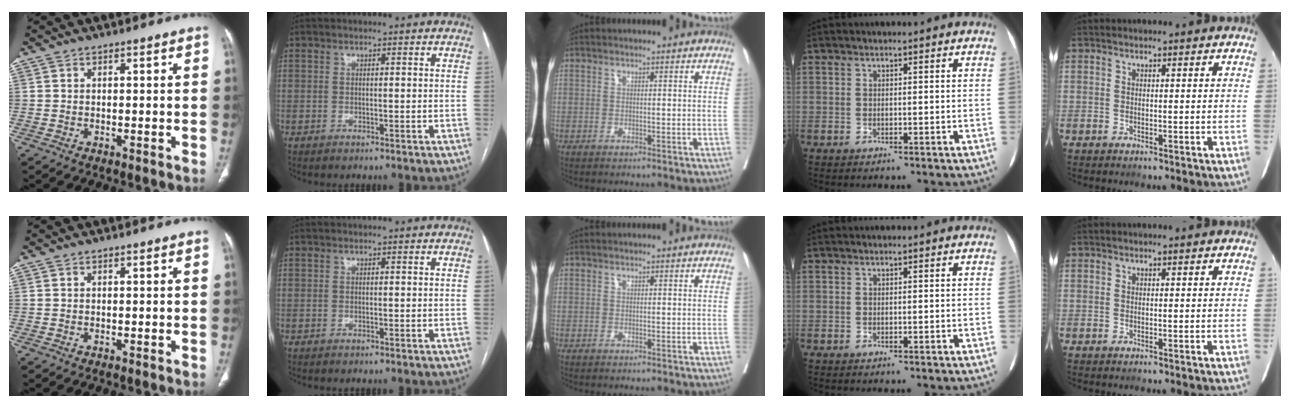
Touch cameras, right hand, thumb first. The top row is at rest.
{}